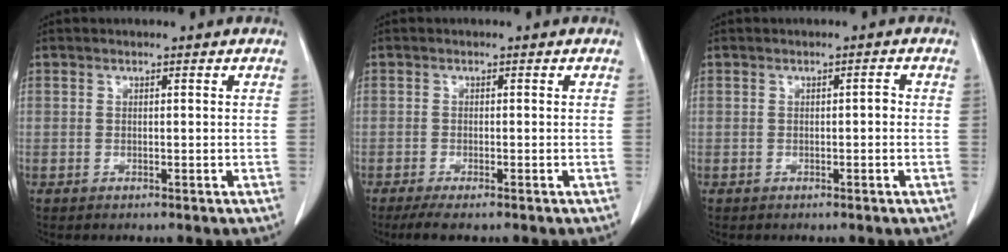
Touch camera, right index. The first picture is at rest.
{"total": 3.8, "force": [-2.9, 0.6, 2.4], "torque": [-0.039, -0.009, -0.044]}
{"total": 0.9, "force": [-0.2, 0.3, 0.8], "torque": [-0.012, 0.003, -0.001]}